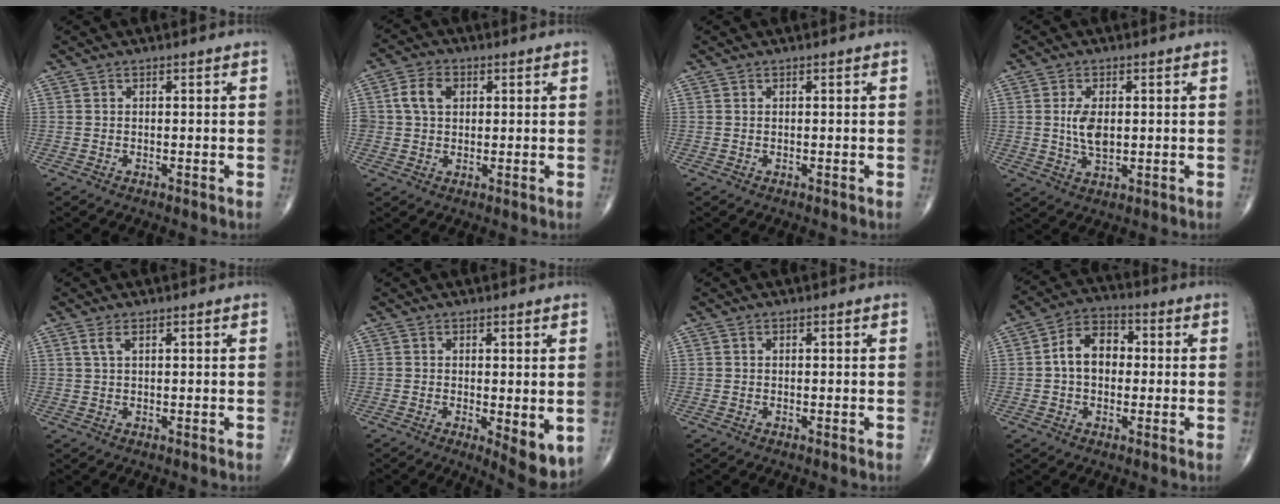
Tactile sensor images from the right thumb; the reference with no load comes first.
{"total": 5.6, "force": [1.3, 4.2, 3.5], "torque": [-0.055, 0.007, 0.021]}
{"total": 0.0}
{"total": 5.6, "force": [0.5, 3.0, 4.7], "torque": [-0.085, -0.007, 0.012]}
{"total": 1.8, "force": [1.0, 0.7, 1.4], "torque": [-0.035, 0.006, 0.024]}
{"total": 6.5, "force": [-0.9, 2.4, 6.0], "torque": [-0.078, -0.019, -0.008]}
{"total": 0.0}
{"total": 9.0, "force": [0.4, 6.4, 6.3], "torque": [-0.085, 0.026, -0.004]}